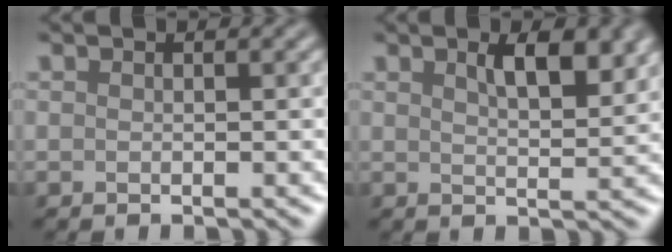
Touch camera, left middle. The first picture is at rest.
{"total": 3.9, "force": [2.0, 1.2, 3.0], "torque": [-0.046, -0.001, 0.035]}